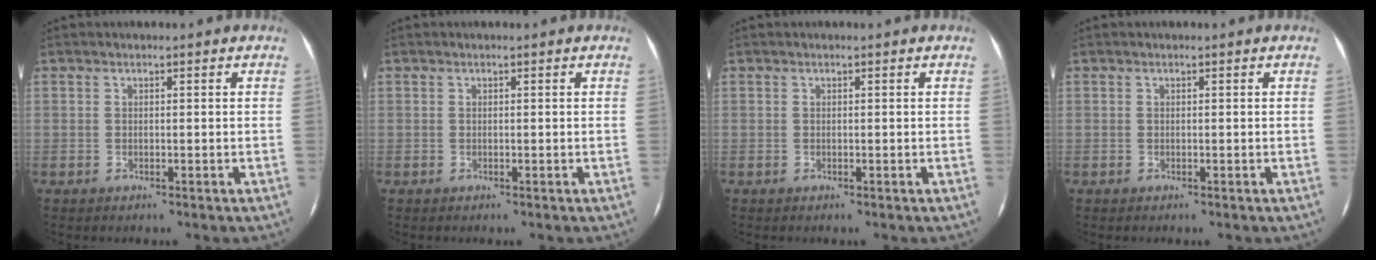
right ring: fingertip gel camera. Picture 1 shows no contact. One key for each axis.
{"total": 0.0}
{"total": 0.0}
{"total": 0.0}